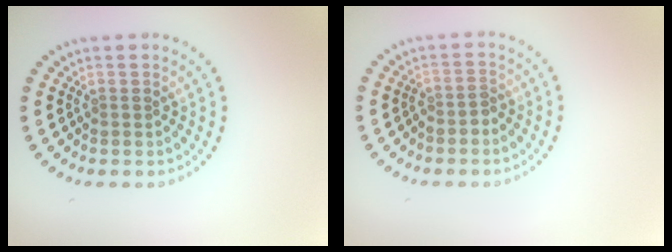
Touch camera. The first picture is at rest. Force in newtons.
{"total": 1.2, "press": 1.0, "slide": 0.7}